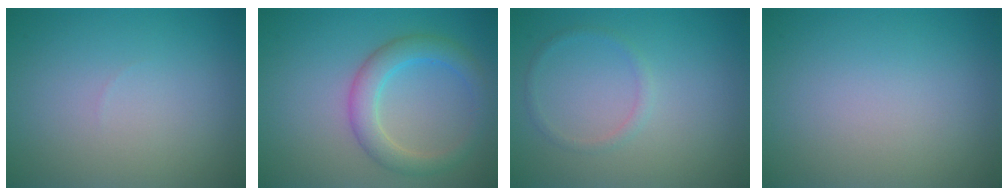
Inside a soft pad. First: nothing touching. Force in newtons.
{"total": 3.7, "press": 3.7, "slide": 0.3}
{"total": 1.0, "press": 0.9, "slide": 0.2}
{"total": 0.0}